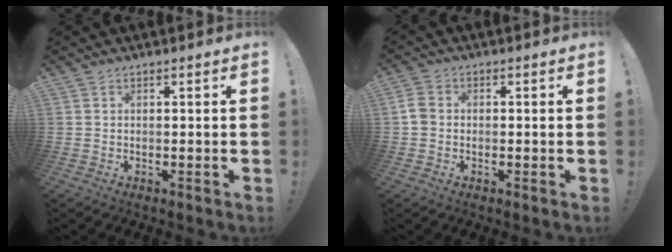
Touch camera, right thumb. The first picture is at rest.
{"total": 4.3, "force": [-0.3, 3.6, 2.5], "torque": [-0.056, 0.008, -0.005]}